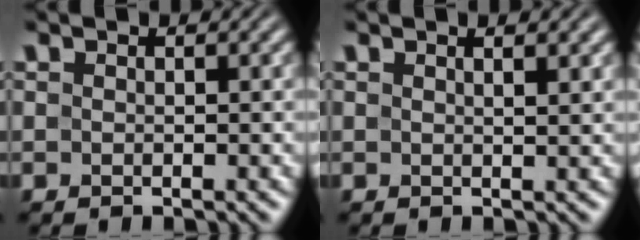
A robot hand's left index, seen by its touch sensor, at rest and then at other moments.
{"total": 1.7, "force": [1.1, 0.5, 1.3], "torque": [-0.012, 0.003, 0.009]}